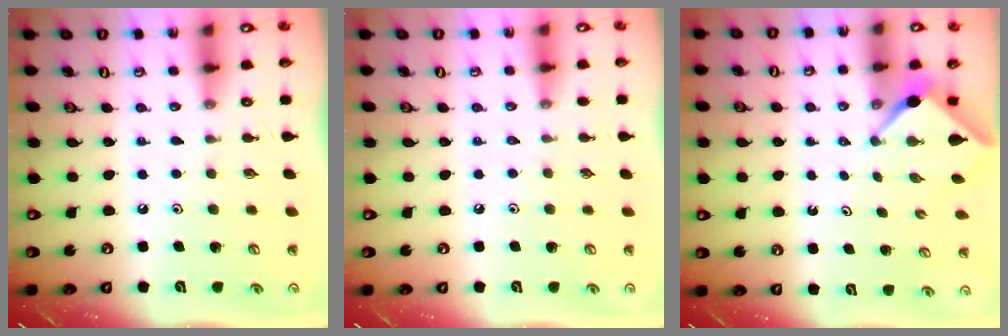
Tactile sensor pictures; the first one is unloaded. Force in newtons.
{"total": 2.1, "press": 2.1, "slide": 0.4}
{"total": 2.5, "press": 2.5, "slide": 0.2}